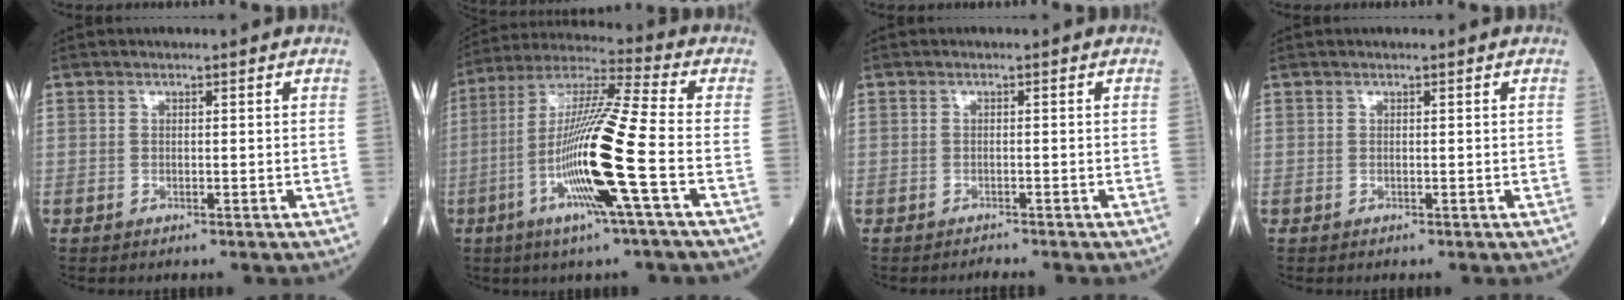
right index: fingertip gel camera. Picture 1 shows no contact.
{"total": 16.1, "force": [-4.7, -0.9, 15.4], "torque": [-0.299, -0.011, -0.100]}
{"total": 1.2, "force": [-1.2, -0.3, 0.1], "torque": [-0.001, -0.001, -0.018]}
{"total": 0.0}